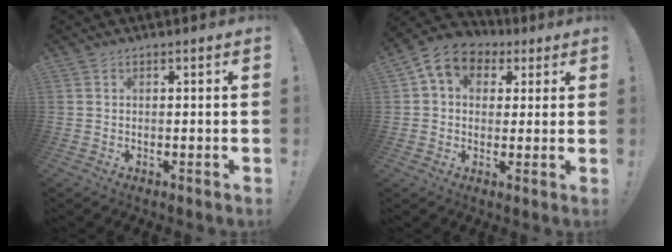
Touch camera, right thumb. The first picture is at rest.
{"total": 9.5, "force": [3.5, 7.3, 4.9], "torque": [-0.080, 0.000, 0.070]}